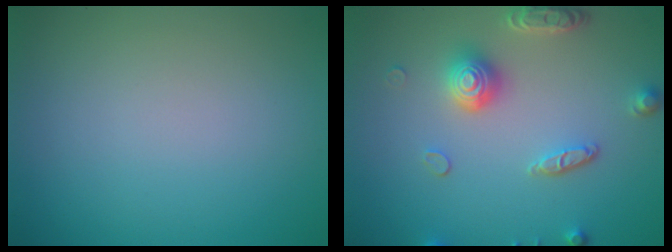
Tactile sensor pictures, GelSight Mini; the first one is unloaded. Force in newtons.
{"total": 4.2, "press": 3.5, "slide": 2.3}